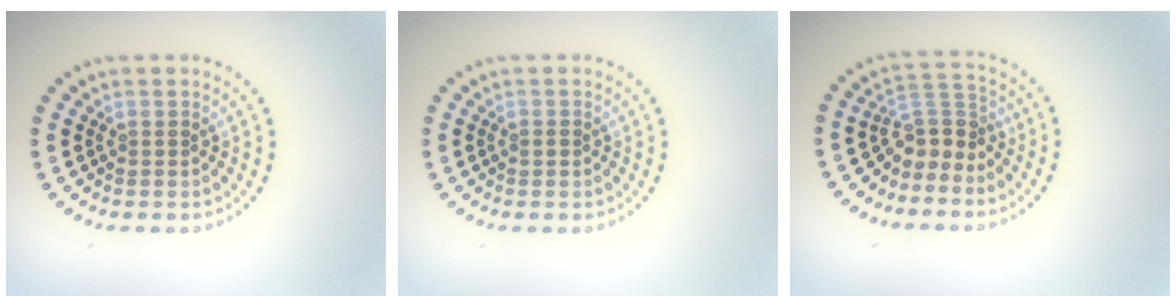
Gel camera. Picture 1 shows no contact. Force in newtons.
{"total": 0.8, "press": 0.8, "slide": 0.1}
{"total": 3.0, "press": 2.3, "slide": 2.0}